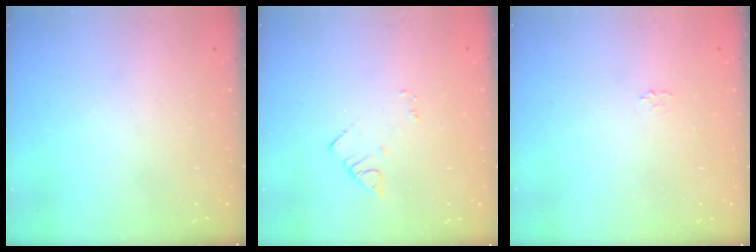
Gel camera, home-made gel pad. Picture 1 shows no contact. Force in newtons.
{"total": 3.6, "press": 3.6, "slide": 0.4}
{"total": 1.7, "press": 1.7, "slide": 0.3}